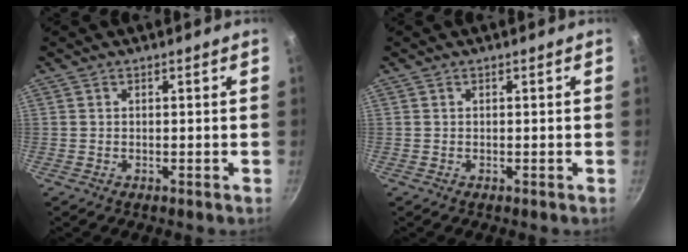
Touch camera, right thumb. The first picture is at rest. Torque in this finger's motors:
{"motor_torque": [0.00, 0.00, -0.01, 0.01, 0.01]}